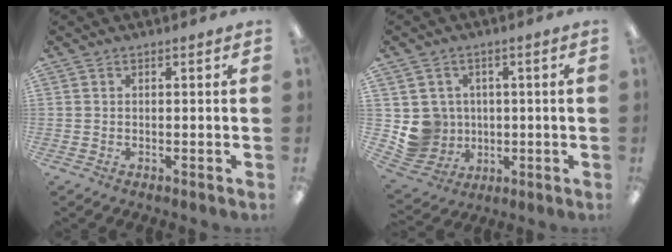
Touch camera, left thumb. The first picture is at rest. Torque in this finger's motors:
{"motor_torque": [-0.57, 0.63, 0.05, -0.06, 0.03]}